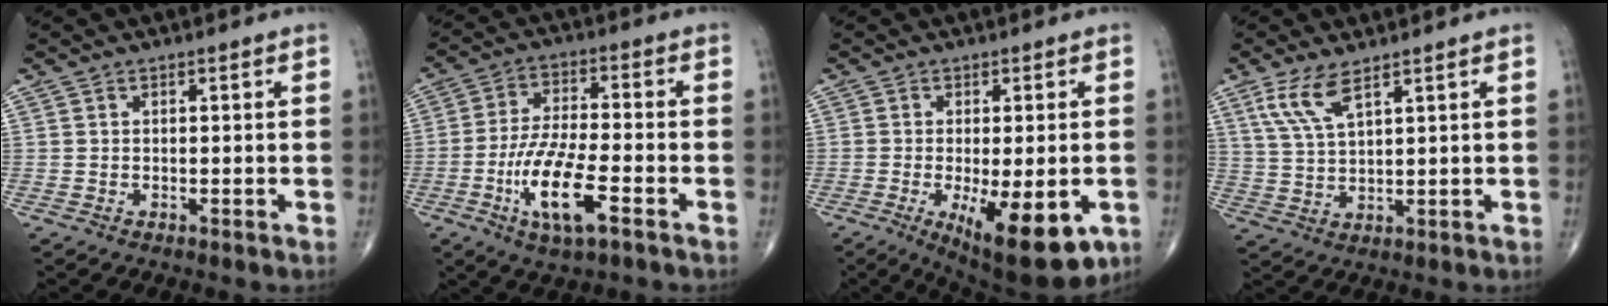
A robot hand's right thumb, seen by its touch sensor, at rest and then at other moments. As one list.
[{"total": 12.5, "force": [-5.0, 3.8, 10.8], "torque": [-0.210, 0.017, -0.092]}, {"total": 14.9, "force": [-5.3, 5.4, 12.8], "torque": [-0.167, -0.013, -0.062]}, {"total": 6.9, "force": [4.1, 2.0, 5.2], "torque": [-0.112, -0.014, 0.092]}]